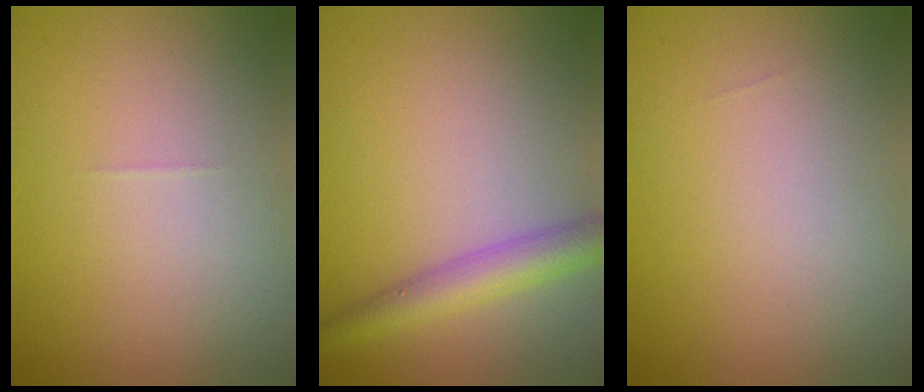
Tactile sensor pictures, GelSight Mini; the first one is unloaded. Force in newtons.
{"total": 3.6, "press": 3.6, "slide": 0.1}
{"total": 0.0}